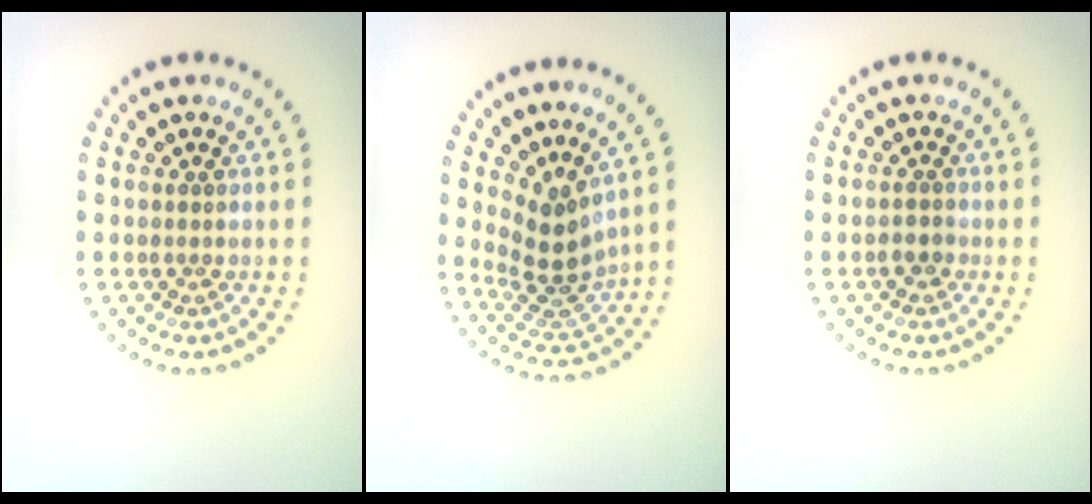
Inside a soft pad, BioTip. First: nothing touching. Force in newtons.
{"total": 3.6, "press": 2.7, "slide": 2.5}
{"total": 1.1, "press": 1.0, "slide": 0.4}